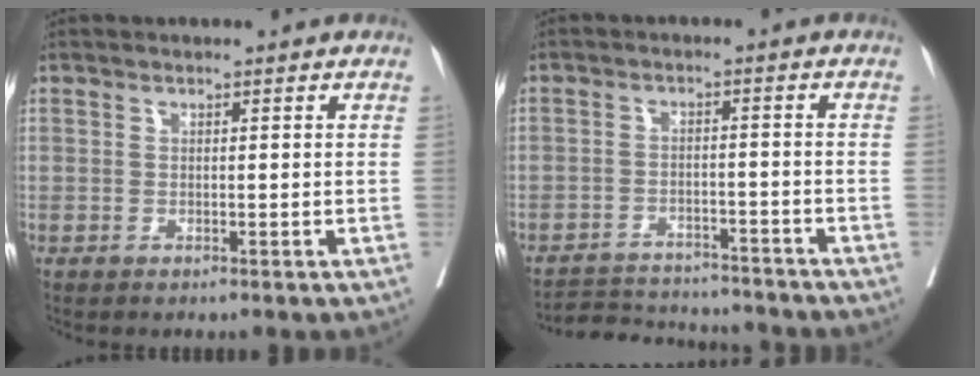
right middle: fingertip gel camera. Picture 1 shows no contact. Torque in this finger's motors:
{"motor_torque": [0.94, -1.19, 0.19, 0.02]}